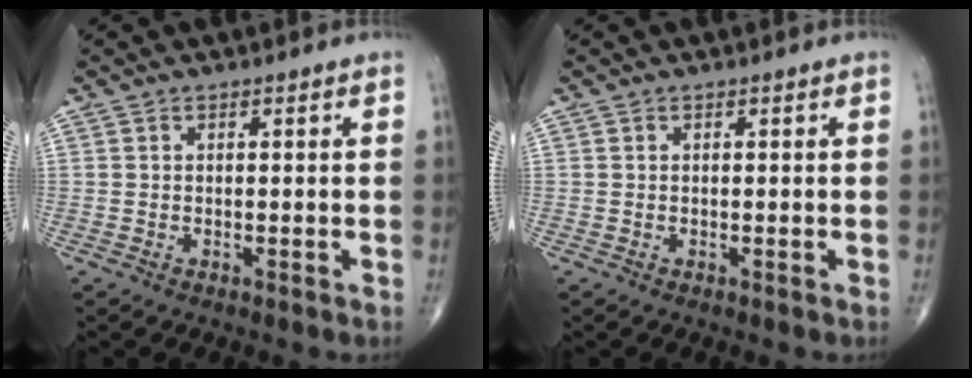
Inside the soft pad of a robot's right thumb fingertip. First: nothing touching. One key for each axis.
{"total": 0.0}